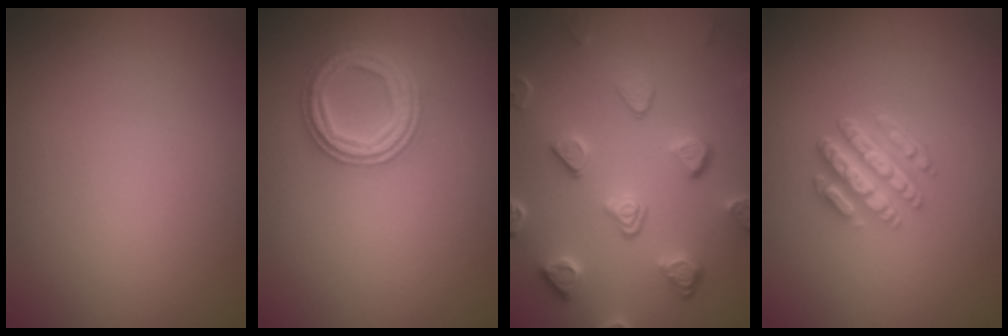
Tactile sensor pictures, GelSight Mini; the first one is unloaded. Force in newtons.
{"total": 3.5, "press": 3.4, "slide": 1.1}
{"total": 5.4, "press": 4.1, "slide": 3.4}
{"total": 4.7, "press": 3.5, "slide": 3.1}